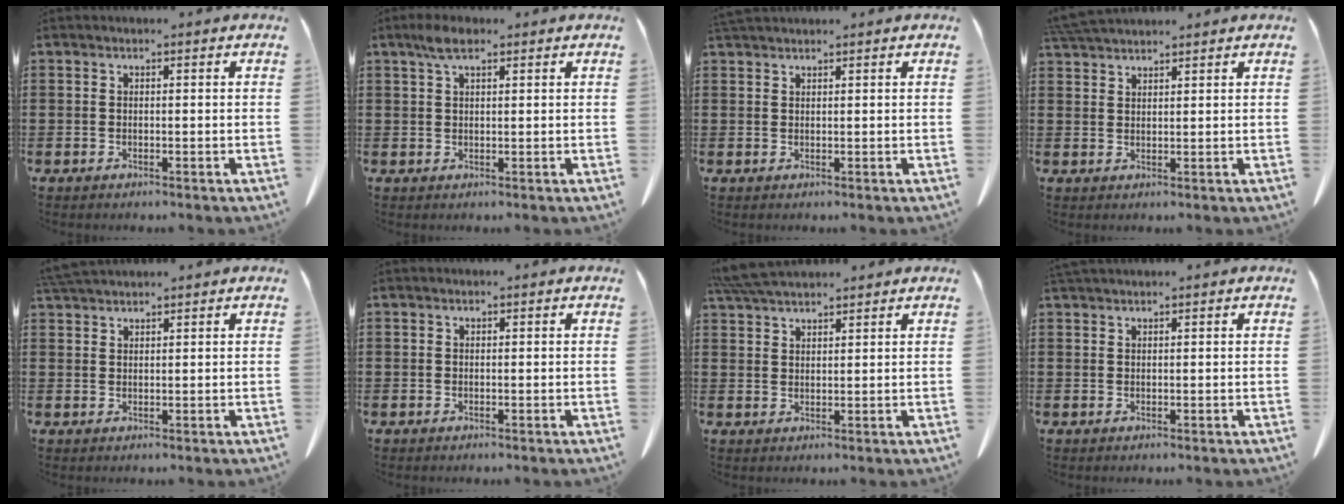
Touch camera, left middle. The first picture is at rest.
{"total": 3.4, "force": [1.9, 1.2, 2.5], "torque": [-0.056, 0.005, 0.033]}
{"total": 1.5, "force": [1.4, 0.2, 0.3], "torque": [-0.011, -0.001, 0.029]}
{"total": 3.8, "force": [3.7, 0.4, 1.0], "torque": [-0.031, -0.005, 0.071]}
{"total": 3.1, "force": [2.9, 0.3, 0.8], "torque": [-0.025, -0.003, 0.058]}
{"total": 0.0}
{"total": 5.4, "force": [4.9, 0.8, 2.0], "torque": [-0.053, -0.007, 0.094]}
{"total": 1.1, "force": [1.1, 0.0, 0.3], "torque": [-0.008, -0.001, 0.022]}